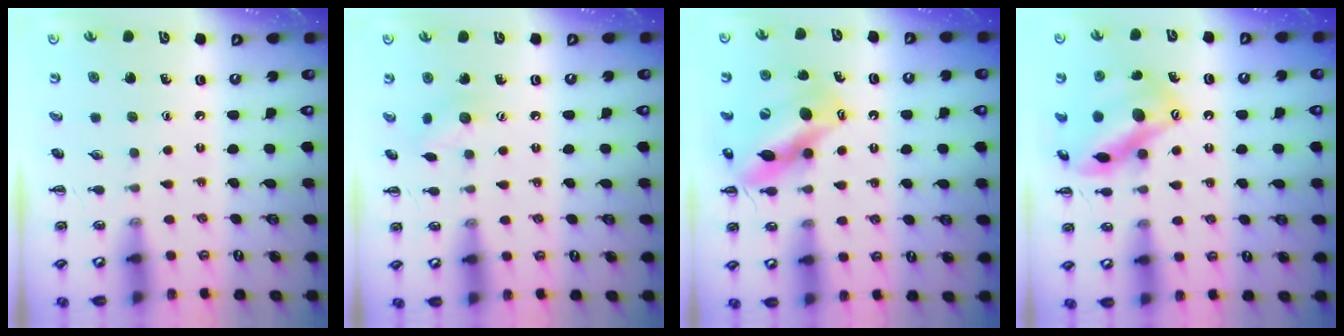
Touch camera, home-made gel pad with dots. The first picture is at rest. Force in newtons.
{"total": 6.7, "press": 6.5, "slide": 1.4}
{"total": 13.6, "press": 13.1, "slide": 3.7}
{"total": 16.9, "press": 16.9, "slide": 0.9}